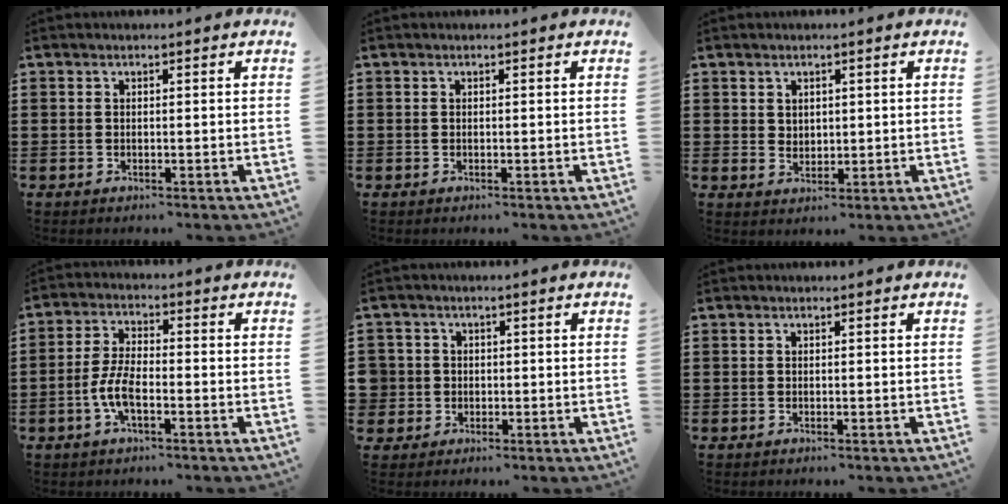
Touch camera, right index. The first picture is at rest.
{"total": 0.0}
{"total": 2.0, "force": [1.3, 1.5, 0.3], "torque": [-0.010, 0.008, 0.024]}
{"total": 5.9, "force": [-2.2, 2.0, 5.1], "torque": [-0.121, -0.005, -0.049]}
{"total": 2.8, "force": [-0.5, 2.8, 0.1], "torque": [-0.025, 0.006, -0.016]}
{"total": 0.0}